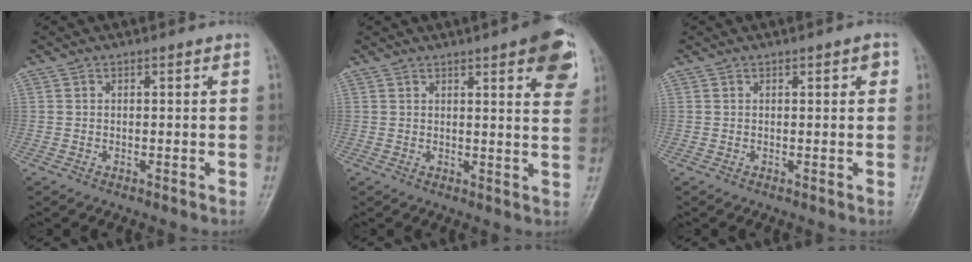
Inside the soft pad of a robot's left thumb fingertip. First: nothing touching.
{"total": 10.9, "force": [5.3, 2.5, 9.2], "torque": [-0.091, -0.017, 0.059]}
{"total": 2.0, "force": [0.7, 0.7, 1.7], "torque": [-0.020, 0.001, 0.008]}